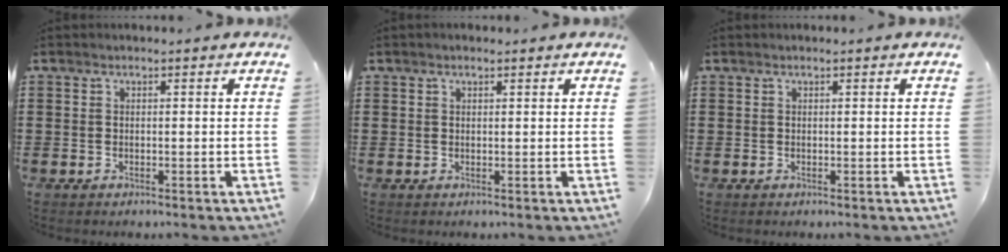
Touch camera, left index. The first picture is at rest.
{"total": 0.6, "force": [0.4, 0.1, 0.5], "torque": [-0.008, 0.002, 0.006]}
{"total": 0.0}